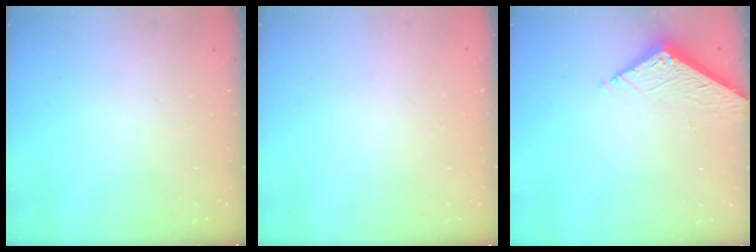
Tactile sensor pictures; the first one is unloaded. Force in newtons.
{"total": 0.0}
{"total": 6.7, "press": 6.7, "slide": 0.2}